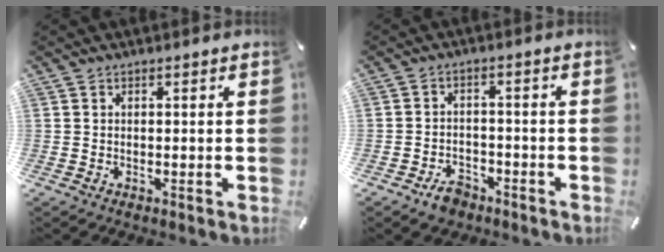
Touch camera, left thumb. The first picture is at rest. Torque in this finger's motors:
{"motor_torque": [-0.24, 0.62, 0.00, 0.02, 0.00]}